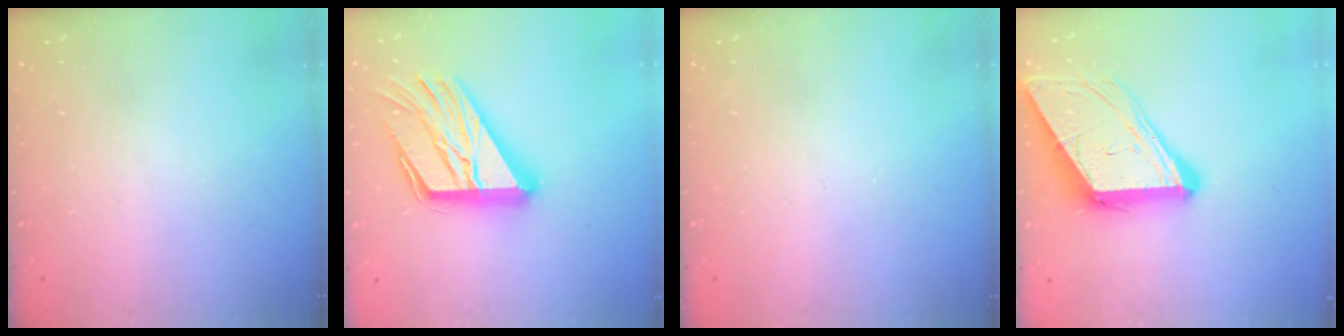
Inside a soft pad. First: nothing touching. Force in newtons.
{"total": 23.5, "press": 23.3, "slide": 2.3}
{"total": 0.0}
{"total": 11.5, "press": 11.4, "slide": 1.1}